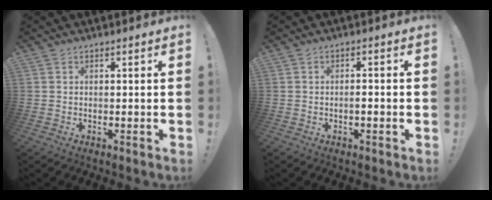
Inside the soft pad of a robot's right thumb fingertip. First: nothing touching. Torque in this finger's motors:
{"motor_torque": [0.04, -0.23, -0.05, 0.18, 0.04]}